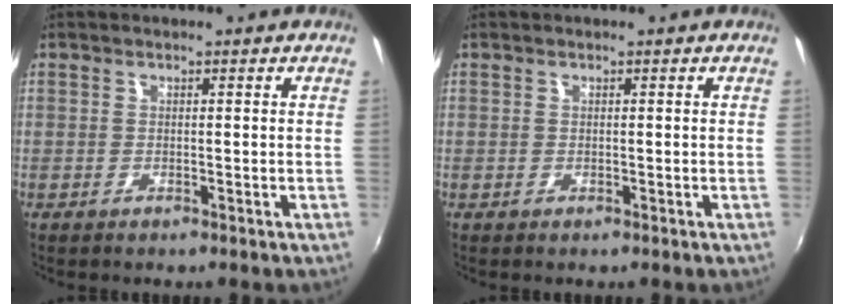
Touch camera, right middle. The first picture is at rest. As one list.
[{"total": 0.0}]